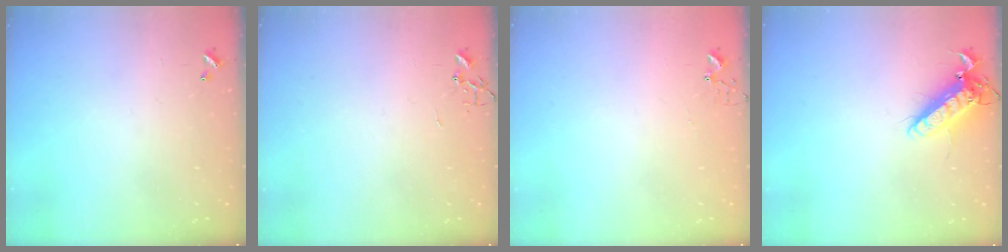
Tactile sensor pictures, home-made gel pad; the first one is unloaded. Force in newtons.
{"total": 0.0}
{"total": 2.9, "press": 2.9, "slide": 0.4}
{"total": 13.1, "press": 12.9, "slide": 2.4}